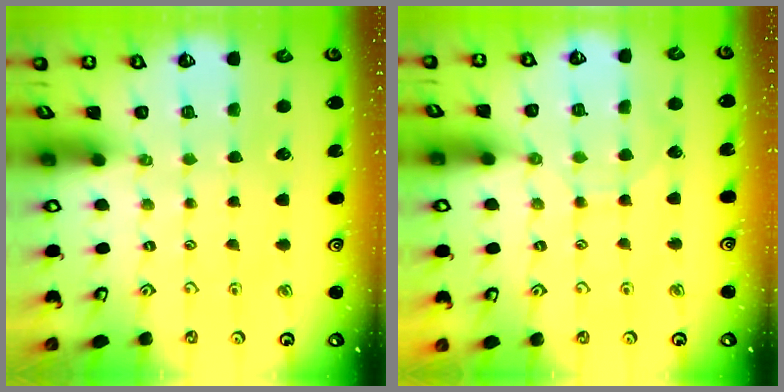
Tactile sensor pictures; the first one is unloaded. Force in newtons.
{"total": 2.8, "press": 2.8, "slide": 0.4}